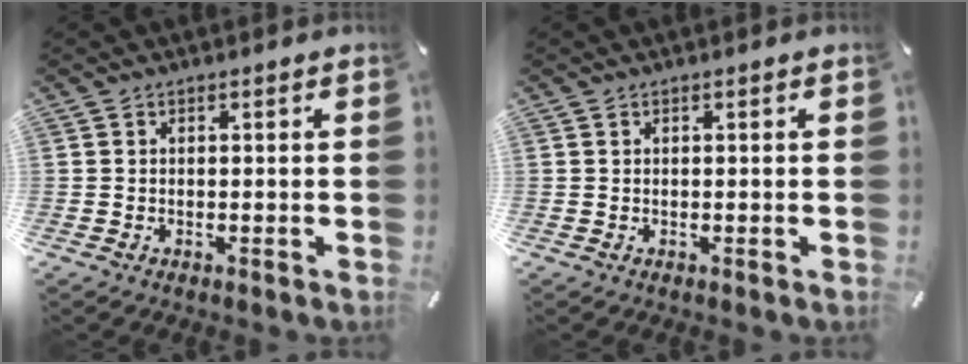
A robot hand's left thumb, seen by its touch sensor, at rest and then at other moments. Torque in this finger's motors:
{"motor_torque": [-0.32, -0.28, 0.03, -0.01, -0.01]}